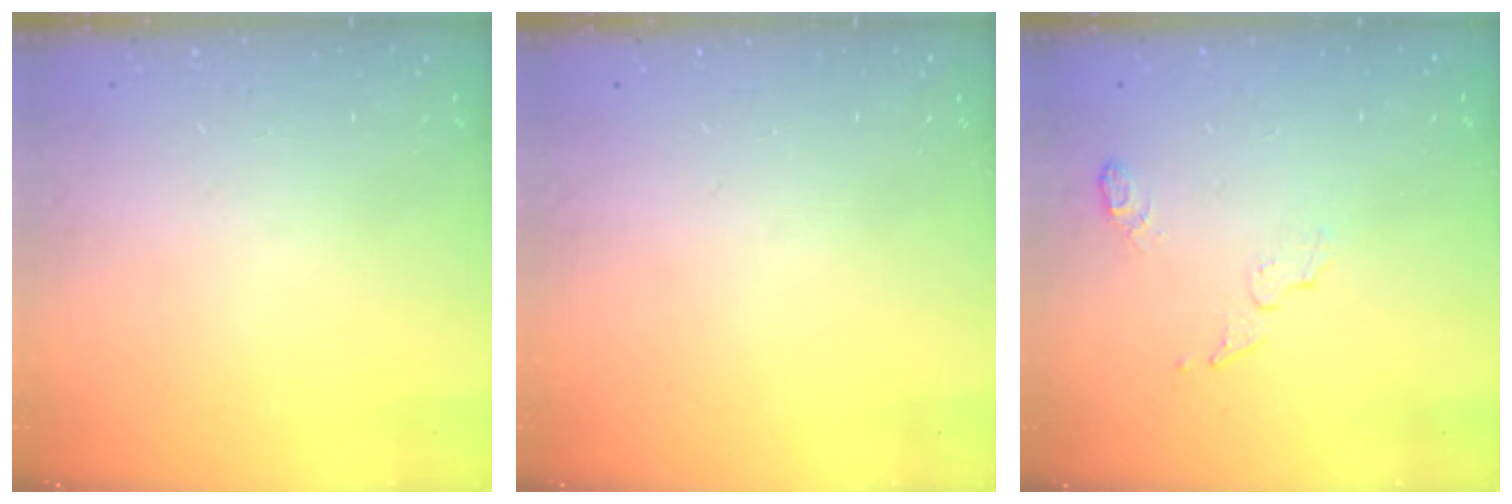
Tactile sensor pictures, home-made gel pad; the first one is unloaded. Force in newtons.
{"total": 0.0}
{"total": 5.3, "press": 5.3, "slide": 0.5}